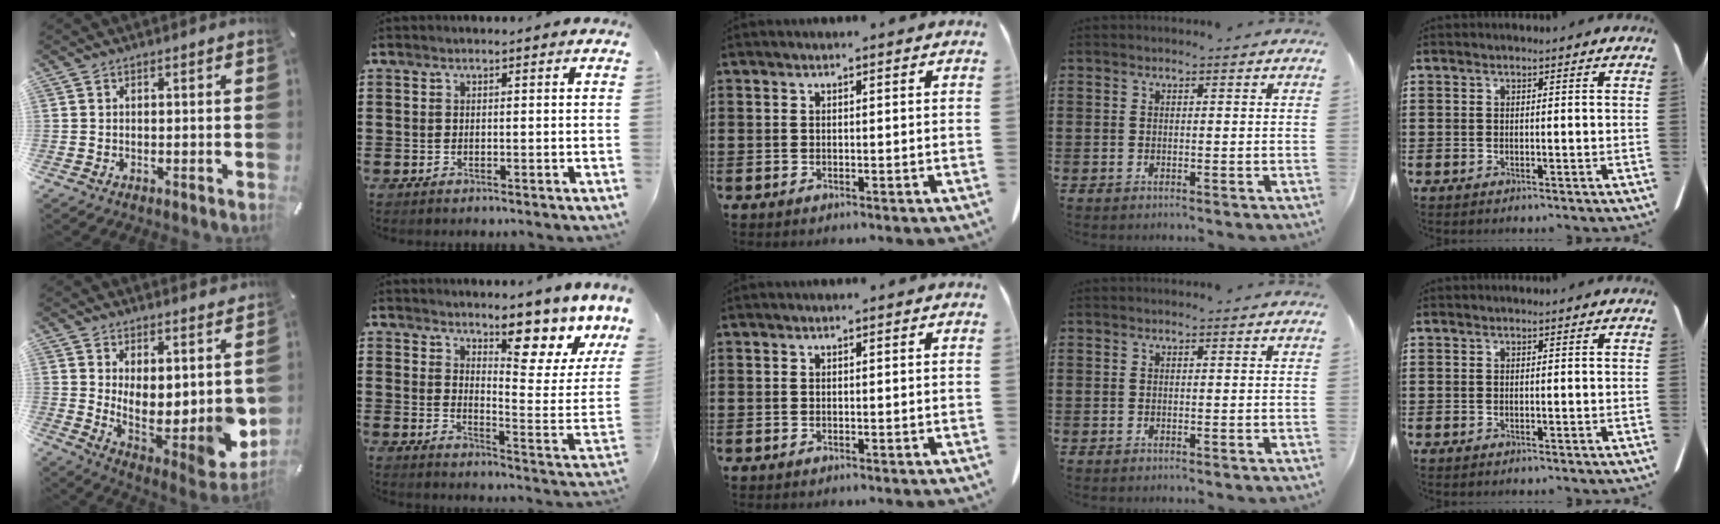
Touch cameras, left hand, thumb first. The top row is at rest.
{"thumb": {"total": 8.7, "force": [1.2, 5.1, 6.9], "torque": [-0.061, -0.052, 0.035]}, "index": {"total": 10.2, "force": [7.9, 2.4, 6.0], "torque": [-0.081, -0.076, 0.126]}}